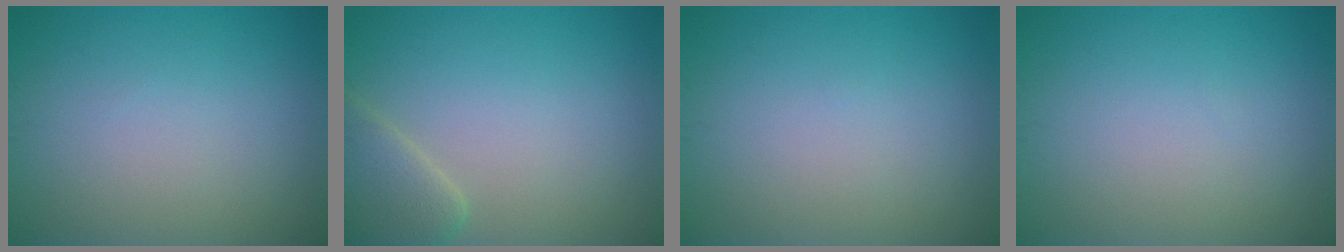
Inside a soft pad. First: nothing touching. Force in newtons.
{"total": 3.2, "press": 3.2, "slide": 0.4}
{"total": 0.0}
{"total": 0.0}